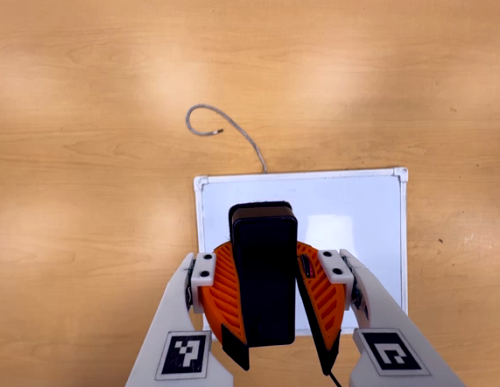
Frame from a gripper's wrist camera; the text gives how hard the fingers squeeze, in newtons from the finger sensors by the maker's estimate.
{"total": 11.2, "left": 10.5, "right": 11.9}